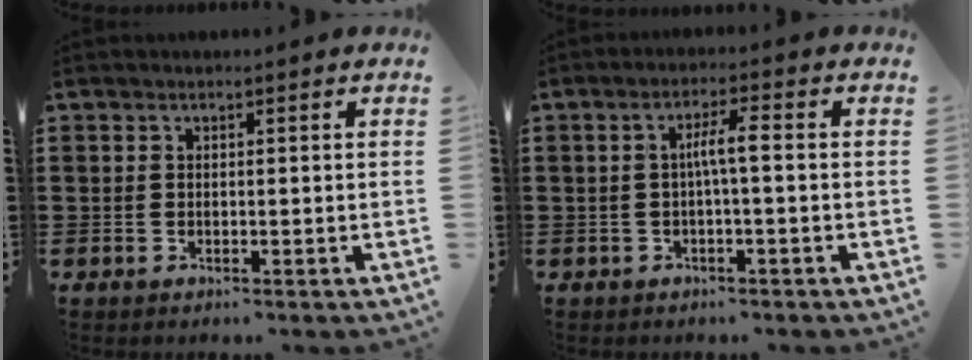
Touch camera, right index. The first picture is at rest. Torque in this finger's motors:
{"motor_torque": [0.74, -0.41, 0.41, 0.13]}